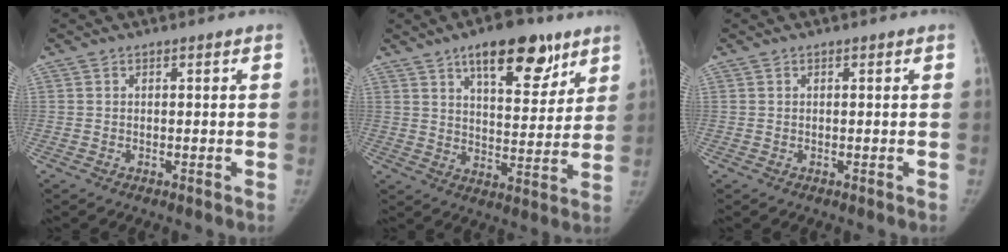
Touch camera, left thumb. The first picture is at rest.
{"total": 15.4, "force": [9.3, 6.5, 10.3], "torque": [-0.107, -0.041, 0.141]}
{"total": 0.0}